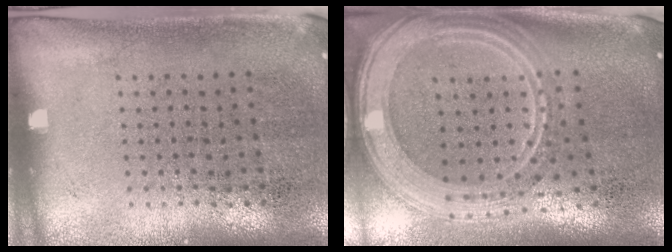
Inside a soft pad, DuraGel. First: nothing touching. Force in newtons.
{"total": 3.0, "press": 2.5, "slide": 1.8}